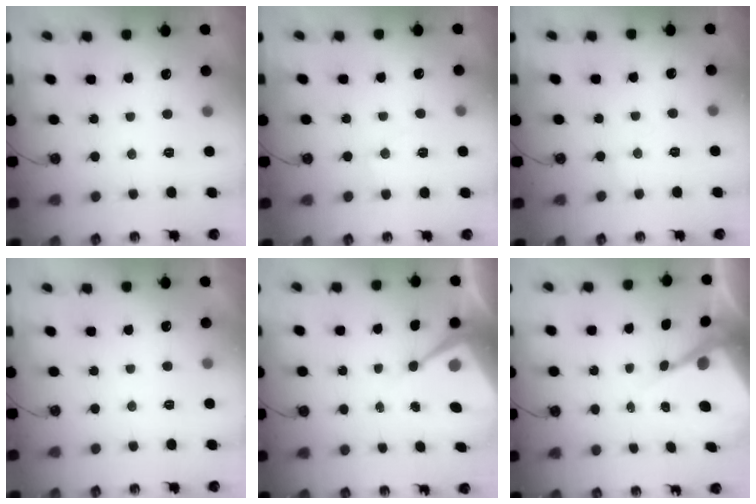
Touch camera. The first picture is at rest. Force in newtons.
{"total": 4.6, "press": 4.5, "slide": 0.8}
{"total": 3.1, "press": 3.0, "slide": 0.6}
{"total": 2.2, "press": 2.2, "slide": 0.4}
{"total": 9.2, "press": 9.2, "slide": 0.7}
{"total": 9.3, "press": 9.2, "slide": 0.9}